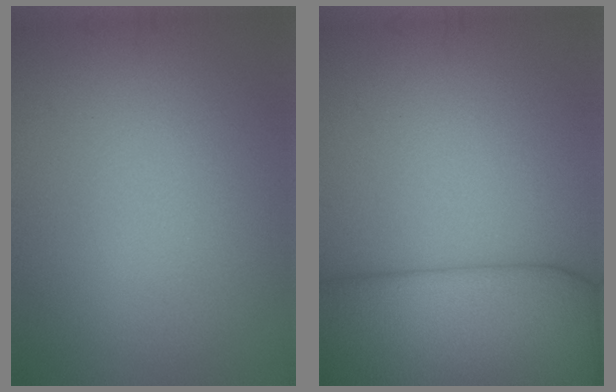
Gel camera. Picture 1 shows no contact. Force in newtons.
{"total": 11.0, "press": 11.0, "slide": 0.8}